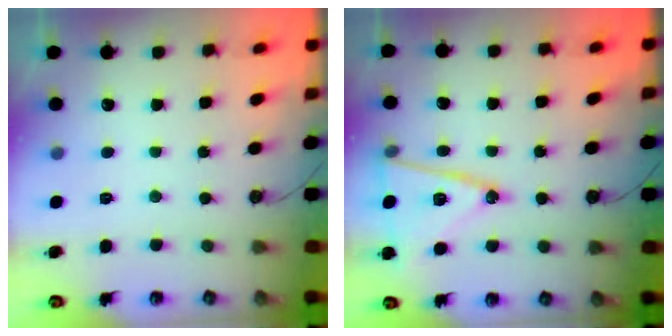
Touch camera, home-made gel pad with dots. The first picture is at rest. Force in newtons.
{"total": 15.8, "press": 15.4, "slide": 3.5}